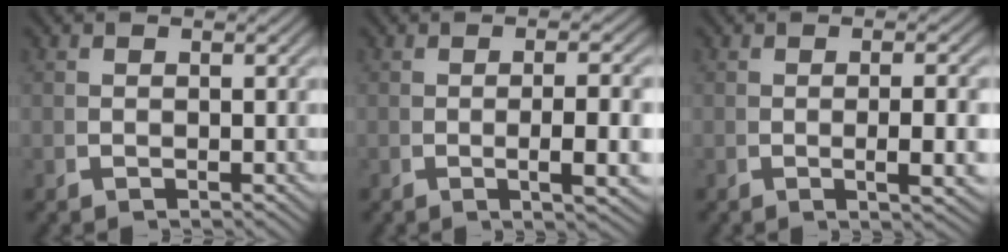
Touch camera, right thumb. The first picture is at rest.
{"total": 3.7, "force": [-0.5, 0.6, 3.6], "torque": [-0.058, 0.007, -0.009]}
{"total": 2.9, "force": [-0.3, 0.4, 2.9], "torque": [-0.045, 0.005, -0.004]}